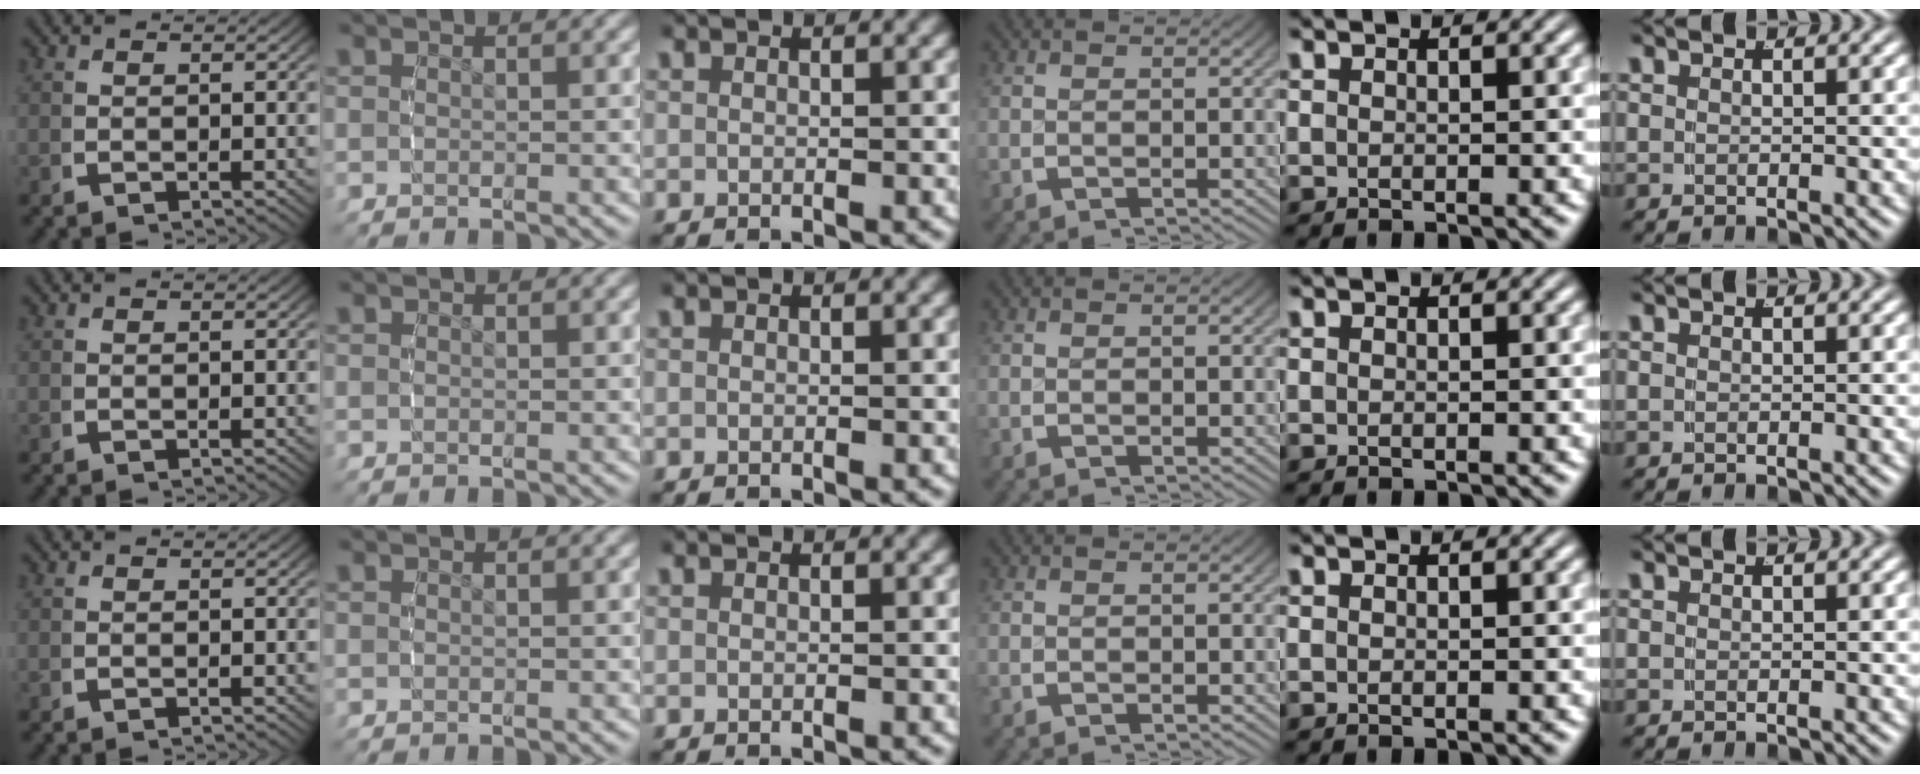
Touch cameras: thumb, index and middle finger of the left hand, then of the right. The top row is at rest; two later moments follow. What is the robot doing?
{"motion": "reach", "object": "shoes"}